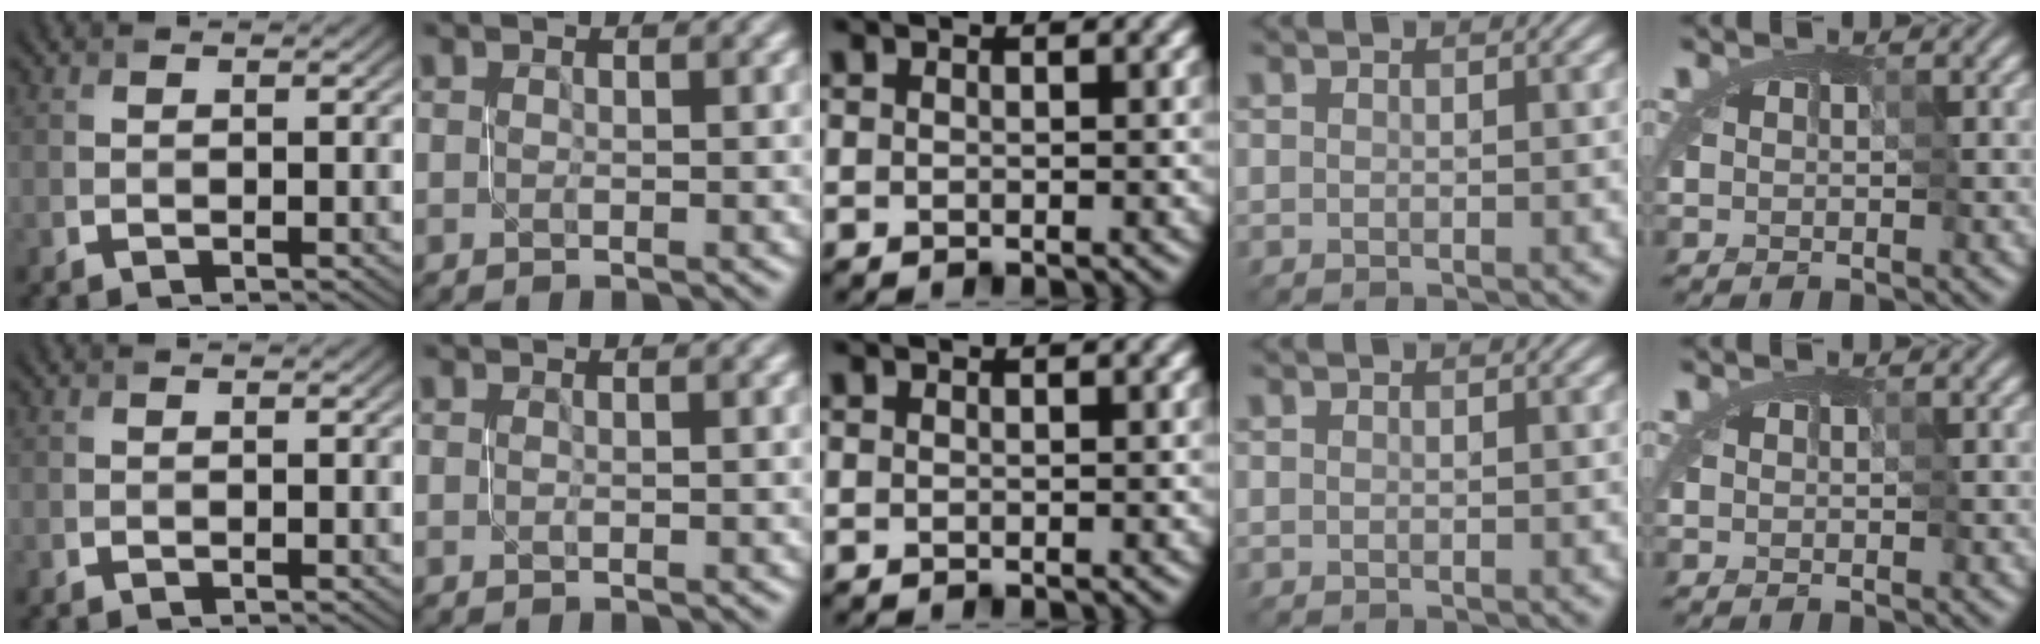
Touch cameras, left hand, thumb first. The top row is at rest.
{}